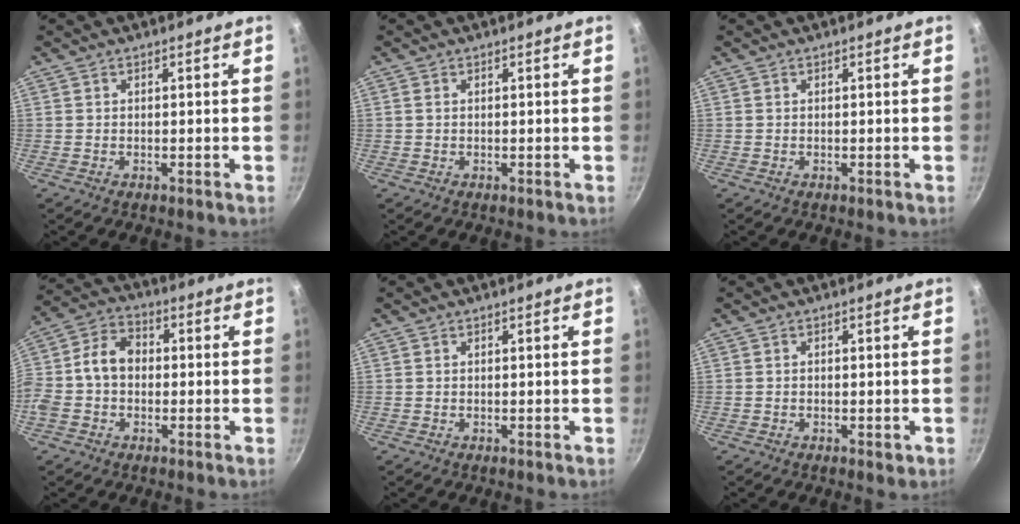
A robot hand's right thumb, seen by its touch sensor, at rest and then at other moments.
{"total": 0.6, "force": [0.2, 0.4, 0.4], "torque": [-0.009, 0.001, 0.002]}
{"total": 0.0}
{"total": 9.4, "force": [-0.5, 7.1, 6.1], "torque": [-0.094, 0.031, -0.032]}
{"total": 0.0}
{"total": 1.4, "force": [-0.5, 0.7, 1.1], "torque": [-0.015, 0.000, -0.008]}